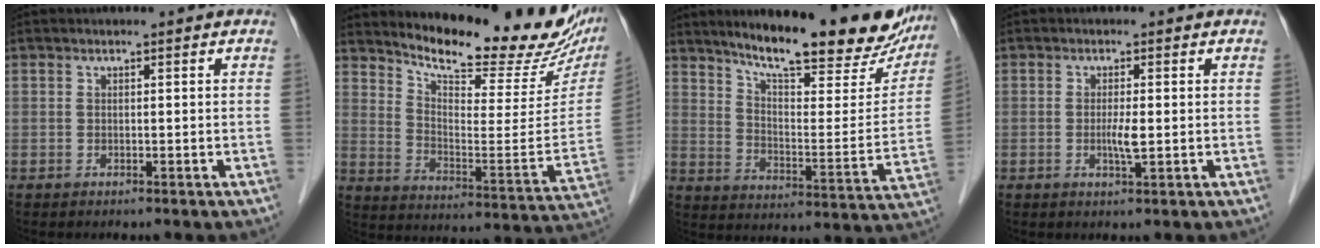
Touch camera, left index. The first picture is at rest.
{"total": 21.8, "force": [19.2, 4.8, 8.9], "torque": [-0.133, -0.061, 0.255]}
{"total": 24.3, "force": [19.7, 5.2, 13.4], "torque": [-0.189, -0.023, 0.265]}
{"total": 2.4, "force": [-0.1, 0.2, 2.4], "torque": [-0.048, -0.003, -0.002]}